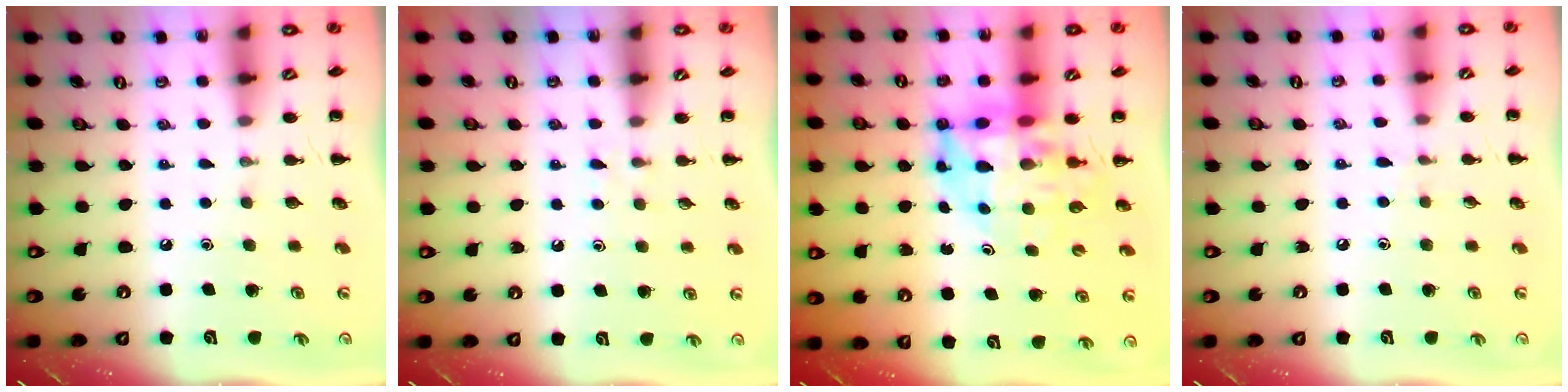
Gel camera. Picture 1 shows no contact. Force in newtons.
{"total": 2.5, "press": 2.2, "slide": 1.1}
{"total": 10.7, "press": 10.2, "slide": 3.2}
{"total": 4.8, "press": 4.3, "slide": 2.0}